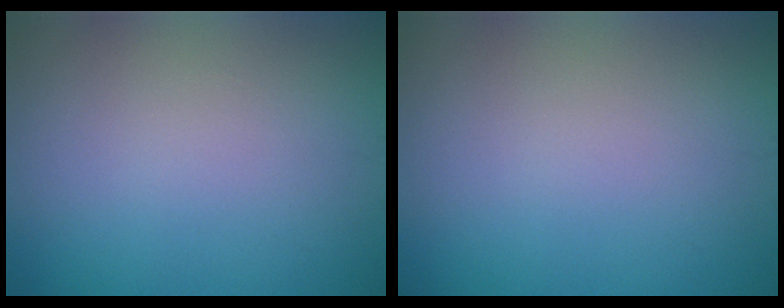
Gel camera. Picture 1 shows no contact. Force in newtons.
{"total": 0.0}